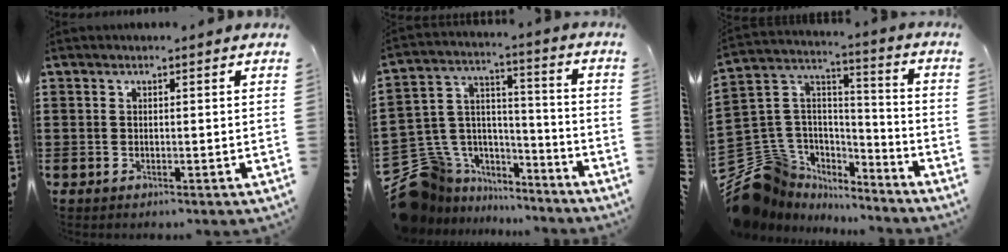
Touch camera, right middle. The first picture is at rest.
{"total": 10.5, "force": [-6.9, 7.8, 1.1], "torque": [-0.068, 0.005, -0.126]}
{"total": 11.2, "force": [-7.9, 7.8, 1.5], "torque": [-0.083, 0.007, -0.151]}